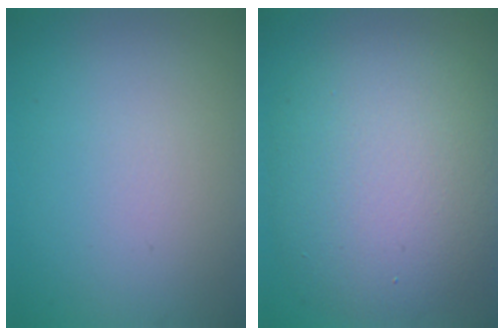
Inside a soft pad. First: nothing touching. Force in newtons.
{"total": 9.2, "press": 9.2, "slide": 0.5}